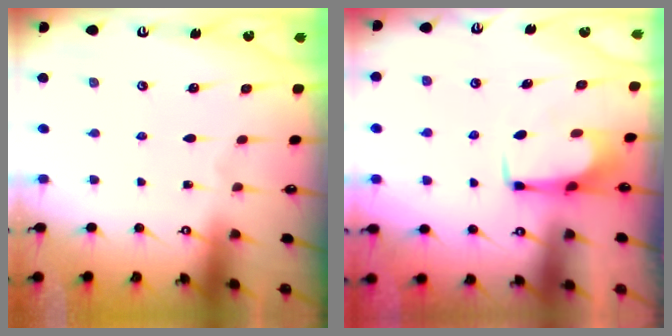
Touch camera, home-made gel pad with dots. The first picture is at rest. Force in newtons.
{"total": 1.9, "press": 1.8, "slide": 0.6}